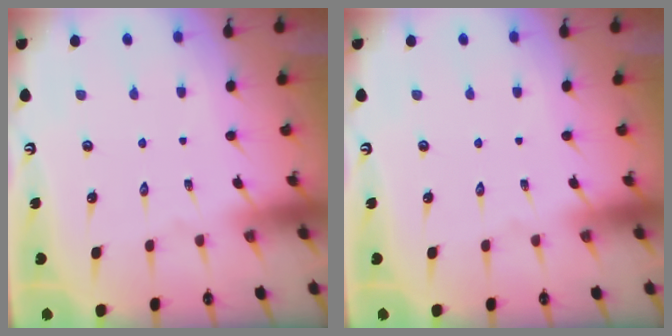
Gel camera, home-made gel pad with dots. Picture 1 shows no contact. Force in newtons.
{"total": 0.0}